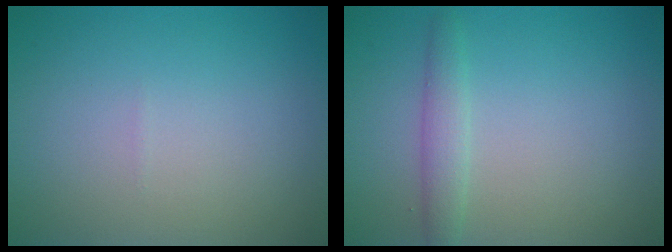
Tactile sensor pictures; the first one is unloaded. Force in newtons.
{"total": 1.9, "press": 1.8, "slide": 0.1}